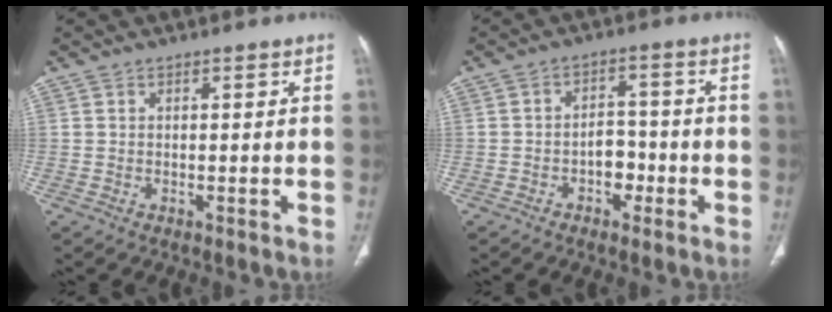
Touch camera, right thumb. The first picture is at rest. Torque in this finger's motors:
{"motor_torque": [3.15, 1.86, 1.48, -1.29, 0.75]}